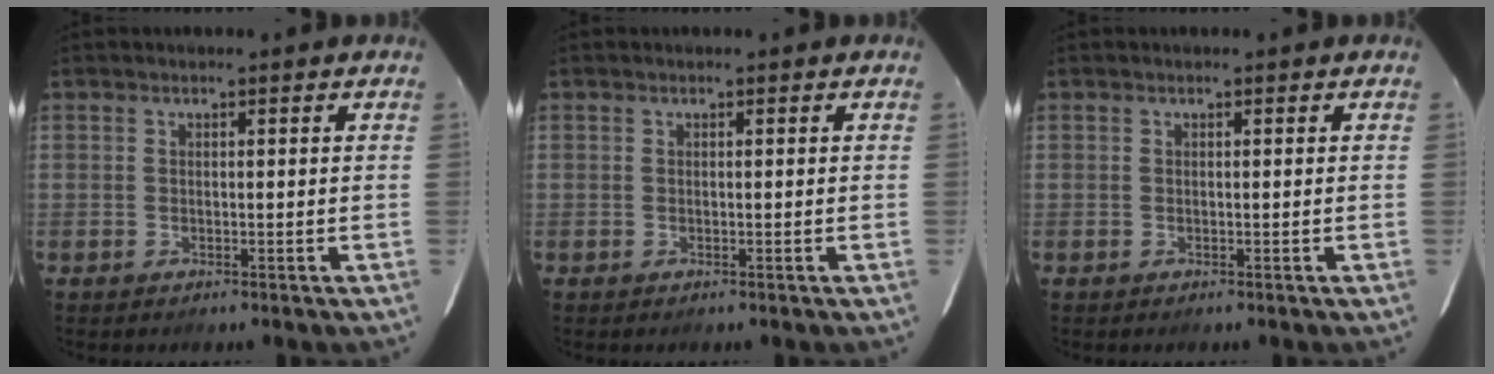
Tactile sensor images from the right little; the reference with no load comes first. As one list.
[{"total": 0.0}, {"total": 0.0}]